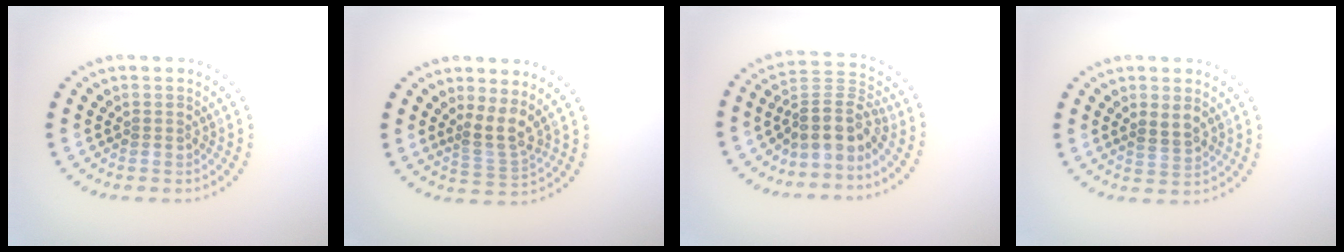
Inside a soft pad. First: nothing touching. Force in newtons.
{"total": 2.7, "press": 1.9, "slide": 2.0}
{"total": 4.1, "press": 3.1, "slide": 2.6}
{"total": 1.9, "press": 1.8, "slide": 0.5}